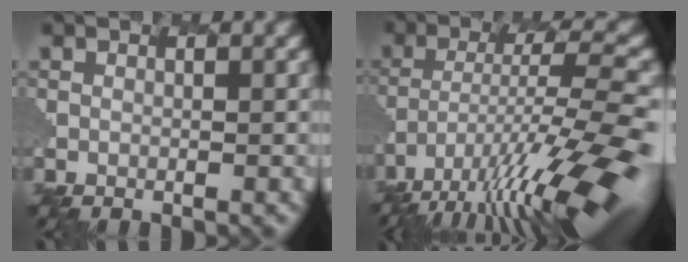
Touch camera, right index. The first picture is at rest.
{"total": 12.3, "force": [-7.1, 2.3, 9.7], "torque": [-0.190, 0.001, -0.120]}